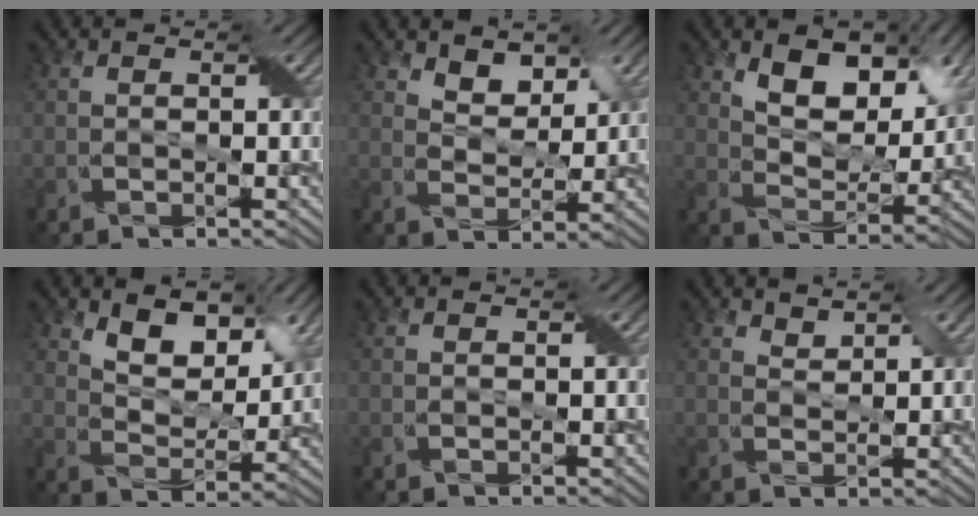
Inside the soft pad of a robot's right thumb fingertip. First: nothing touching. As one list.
[{"total": 3.8, "force": [3.1, 1.8, 1.3], "torque": [-0.031, -0.011, 0.050]}, {"total": 8.4, "force": [4.8, 4.4, 5.2], "torque": [-0.095, -0.011, 0.078]}, {"total": 6.7, "force": [4.7, 3.0, 3.6], "torque": [-0.069, -0.015, 0.078]}, {"total": 0.0}, {"total": 1.7, "force": [1.7, 0.1, -0.2], "torque": [-0.002, -0.002, 0.032]}]